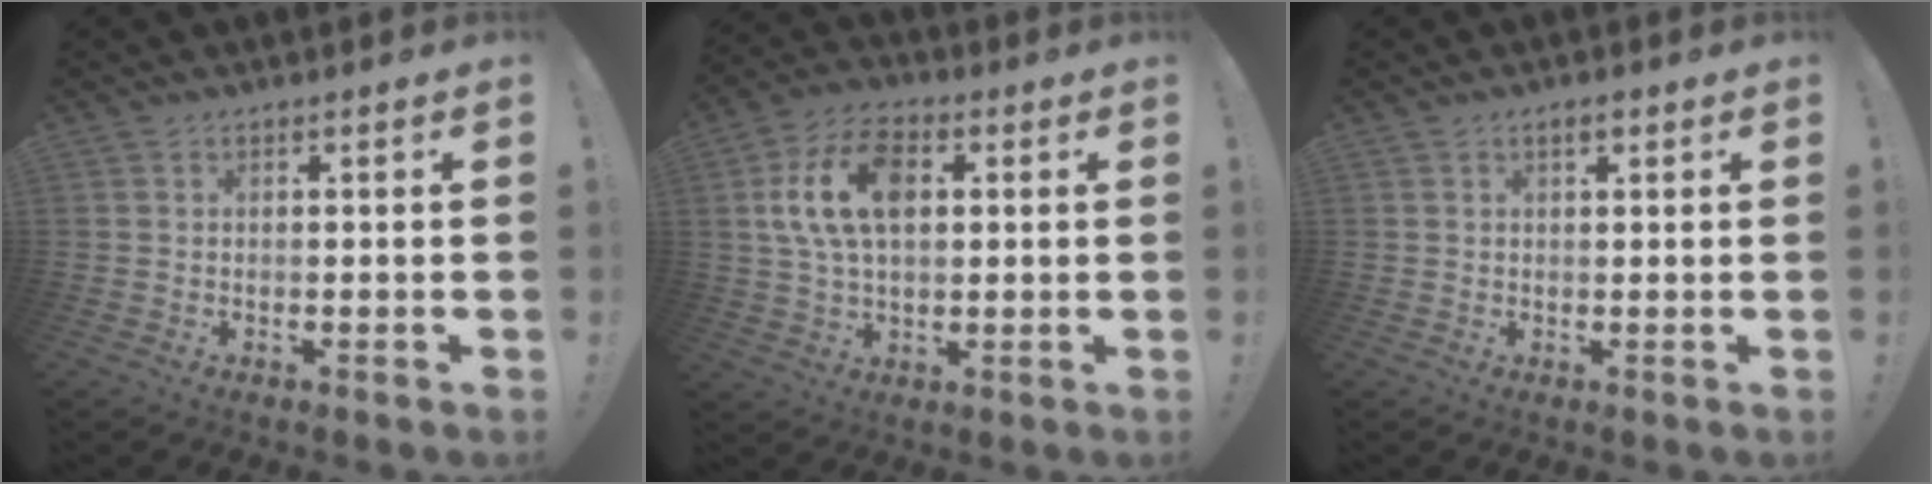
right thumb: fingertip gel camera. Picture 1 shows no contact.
{"total": 14.7, "force": [3.3, 9.0, 11.1], "torque": [-0.203, 0.007, 0.064]}
{"total": 2.0, "force": [1.2, 0.7, 1.4], "torque": [-0.021, -0.001, 0.020]}